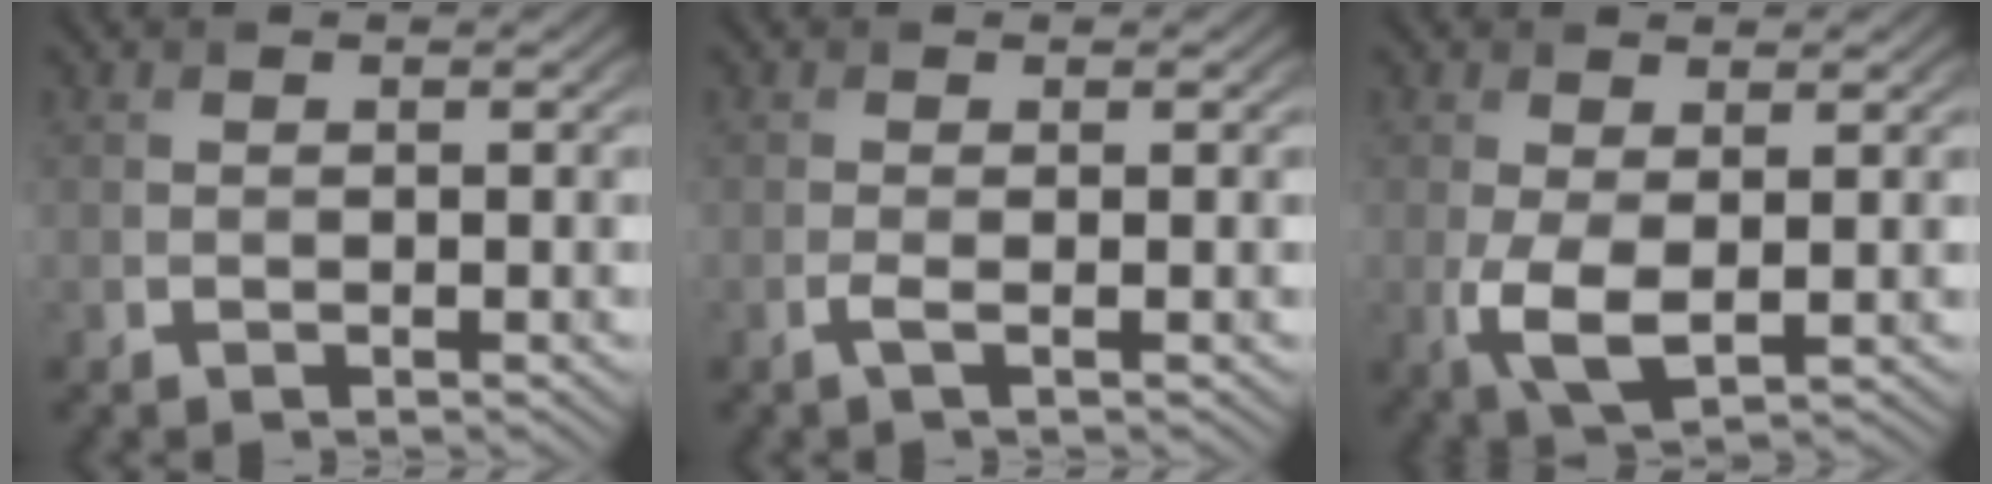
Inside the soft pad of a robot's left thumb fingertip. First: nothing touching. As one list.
[{"total": 1.2, "force": [-0.3, 0.1, 1.1], "torque": [-0.027, -0.002, -0.010]}, {"total": 4.2, "force": [-0.1, 1.9, 3.8], "torque": [-0.097, -0.010, 0.002]}]